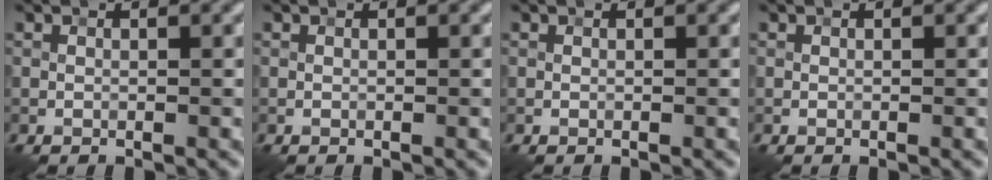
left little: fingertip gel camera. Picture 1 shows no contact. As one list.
[{"total": 0.0}, {"total": 0.0}, {"total": 0.0}]